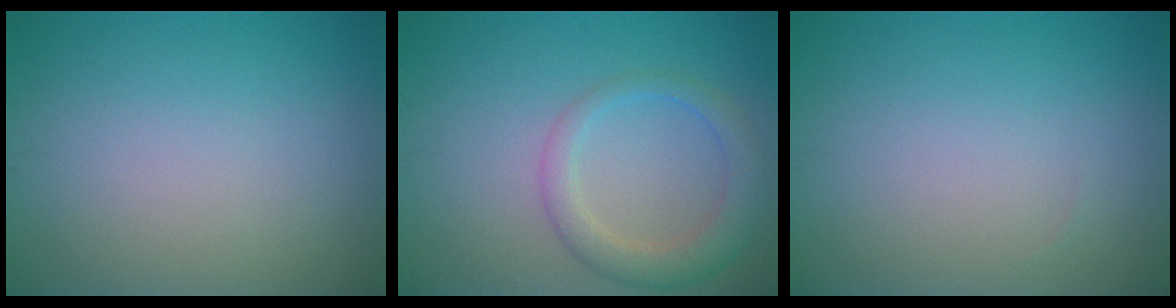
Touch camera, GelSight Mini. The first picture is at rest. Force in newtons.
{"total": 3.5, "press": 3.5, "slide": 0.3}
{"total": 0.0}